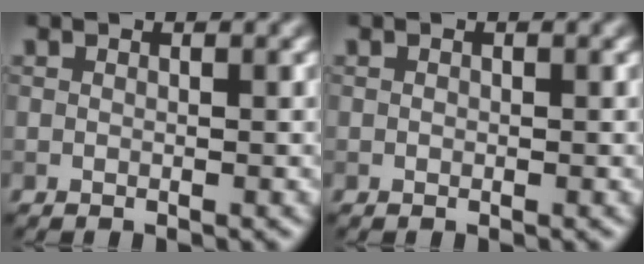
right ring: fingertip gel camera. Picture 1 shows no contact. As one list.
[{"total": 0.0}]